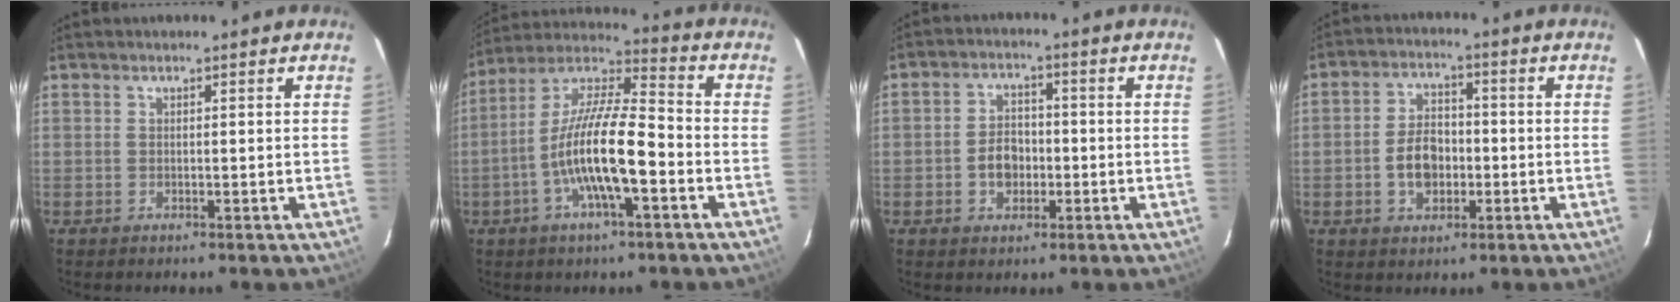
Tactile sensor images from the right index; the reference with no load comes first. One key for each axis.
{"total": 14.6, "fx": -4.9, "fy": 3.2, "fz": 13.3, "tx": -0.258, "ty": -0.002, "tz": -0.096}
{"total": 5.3, "fx": -1.4, "fy": 4.0, "fz": 3.2, "tx": -0.062, "ty": 0.013, "tz": -0.020}
{"total": 7.1, "fx": -1.7, "fy": 4.8, "fz": 4.9, "tx": -0.094, "ty": 0.016, "tz": -0.023}